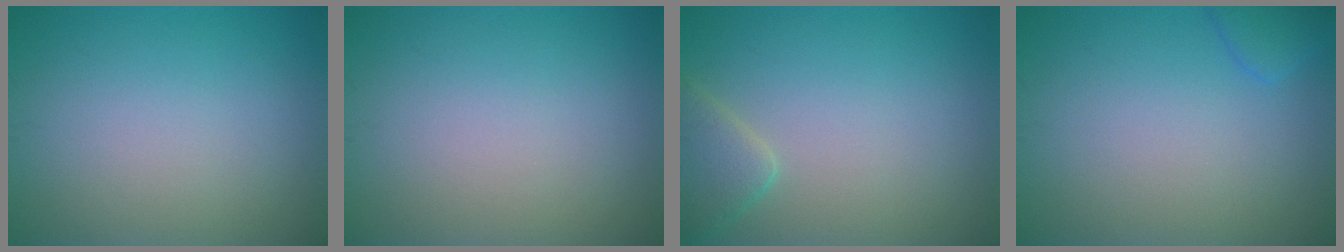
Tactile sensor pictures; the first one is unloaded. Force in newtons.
{"total": 0.0}
{"total": 2.8, "press": 2.8, "slide": 0.1}
{"total": 1.6, "press": 1.6, "slide": 0.1}